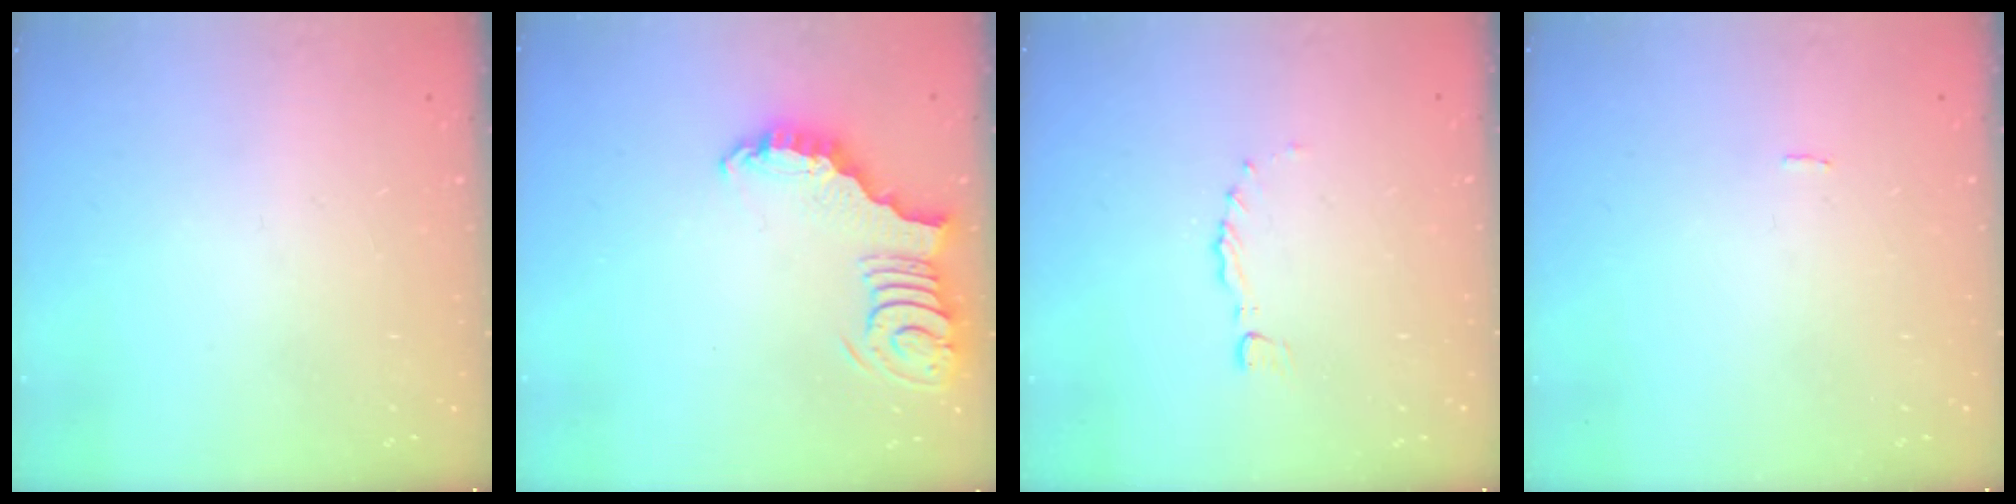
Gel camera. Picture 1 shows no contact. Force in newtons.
{"total": 3.8, "press": 3.7, "slide": 0.5}
{"total": 0.0}
{"total": 0.0}